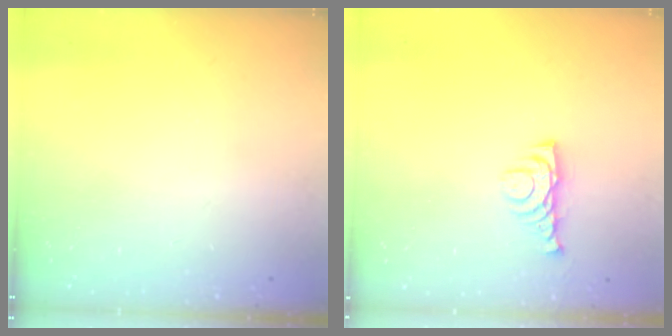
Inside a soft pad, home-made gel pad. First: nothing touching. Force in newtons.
{"total": 5.5, "press": 5.4, "slide": 1.1}